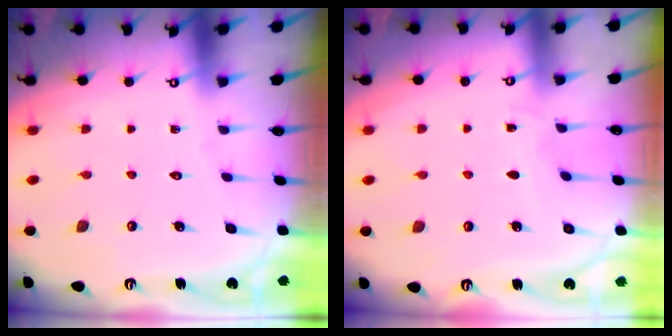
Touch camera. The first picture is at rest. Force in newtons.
{"total": 3.1, "press": 3.1, "slide": 0.1}